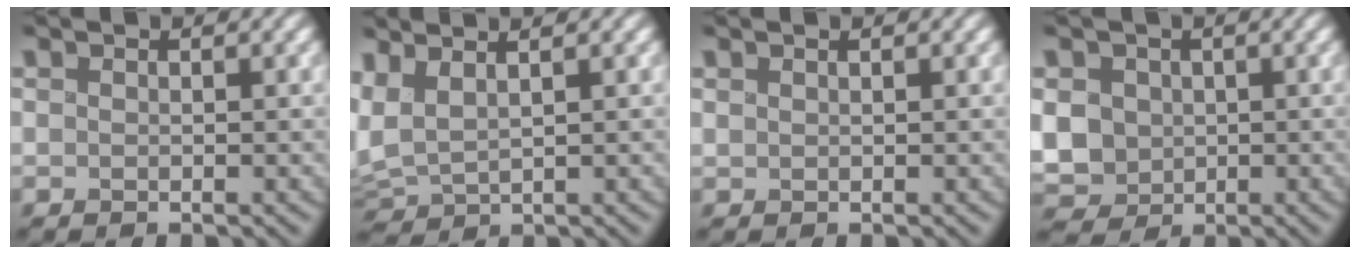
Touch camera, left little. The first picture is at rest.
{"total": 2.8, "force": [0.5, 1.4, 2.3], "torque": [-0.064, 0.005, 0.007]}
{"total": 0.0}
{"total": 7.8, "force": [-0.5, 6.7, 4.0], "torque": [-0.079, -0.007, -0.036]}